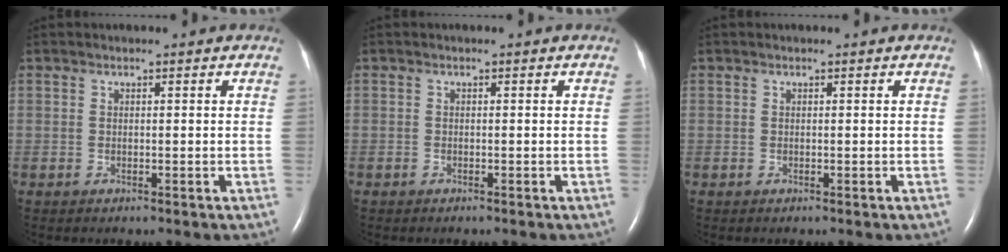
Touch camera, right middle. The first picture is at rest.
{"total": 0.0}
{"total": 0.0}